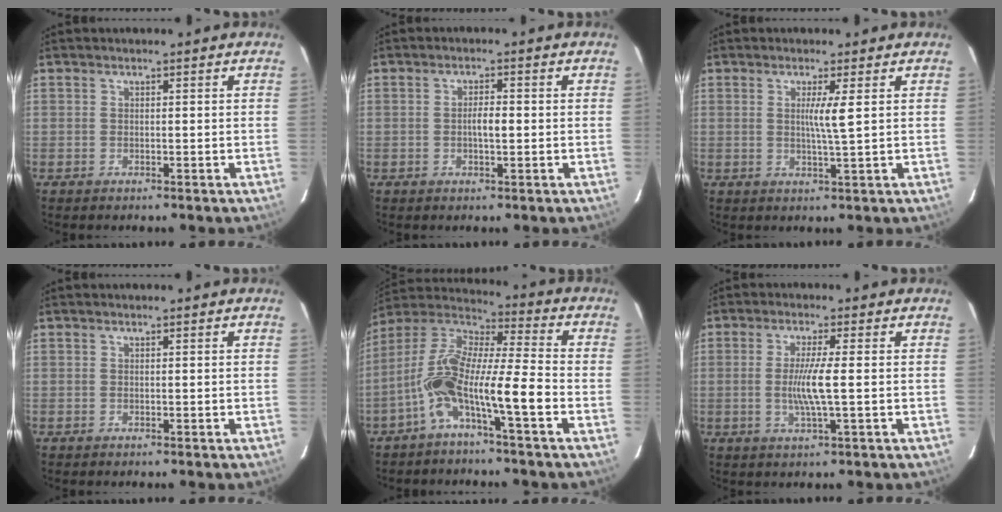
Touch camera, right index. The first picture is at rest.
{"total": 2.4, "force": [-0.2, 0.6, 2.3], "torque": [-0.044, 0.003, -0.004]}
{"total": 3.3, "force": [0.7, -0.8, 3.1], "torque": [-0.059, -0.007, 0.012]}
{"total": 0.0}
{"total": 12.7, "force": [-5.2, 1.0, 11.6], "torque": [-0.229, 0.022, -0.104]}
{"total": 5.3, "force": [-0.3, -0.4, 5.3], "torque": [-0.107, -0.012, -0.008]}